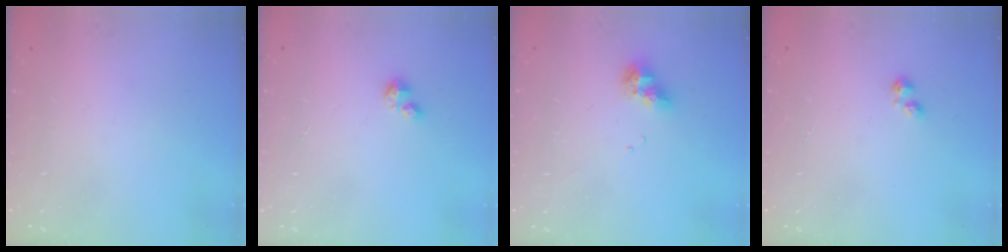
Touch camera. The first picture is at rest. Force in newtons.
{"total": 2.0, "press": 2.0, "slide": 0.4}
{"total": 9.7, "press": 9.6, "slide": 1.1}
{"total": 1.7, "press": 1.7, "slide": 0.5}